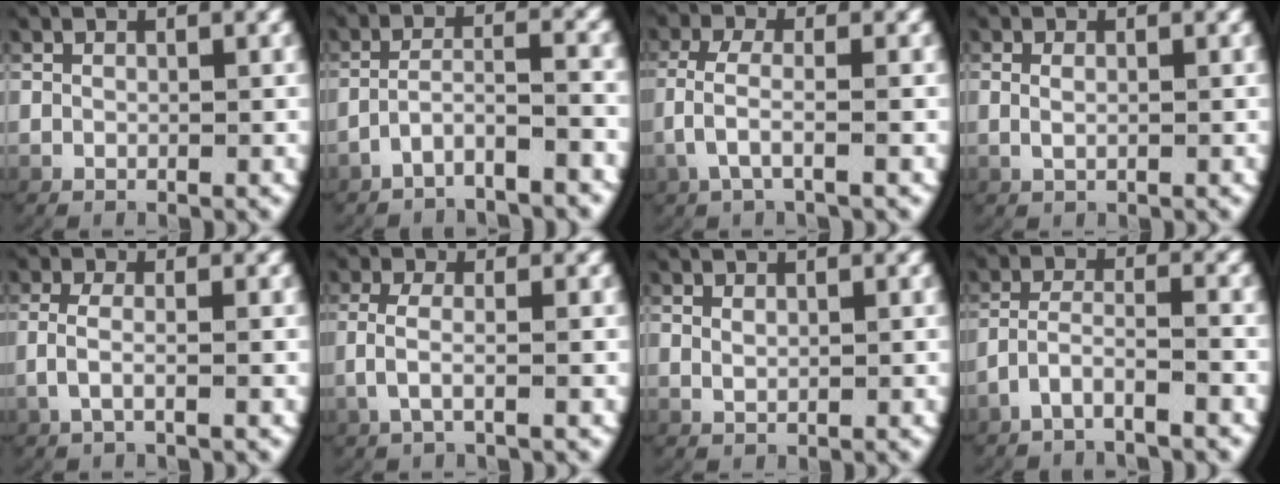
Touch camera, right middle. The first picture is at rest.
{"total": 4.2, "force": [-3.7, 0.5, 2.0], "torque": [-0.050, -0.014, -0.055]}
{"total": 2.8, "force": [-0.6, 1.1, 2.5], "torque": [-0.073, -0.013, -0.003]}
{"total": 0.9, "force": [0.2, 0.3, 0.9], "torque": [-0.028, -0.007, 0.011]}
{"total": 2.2, "force": [-0.4, 0.7, 2.1], "torque": [-0.058, -0.009, 0.000]}
{"total": 2.6, "force": [-0.1, 1.0, 2.4], "torque": [-0.067, -0.007, 0.004]}
{"total": 0.6, "force": [0.5, -0.2, 0.3], "torque": [-0.012, -0.008, 0.021]}
{"total": 3.6, "force": [-2.8, 0.8, 2.0], "torque": [-0.051, -0.014, -0.044]}